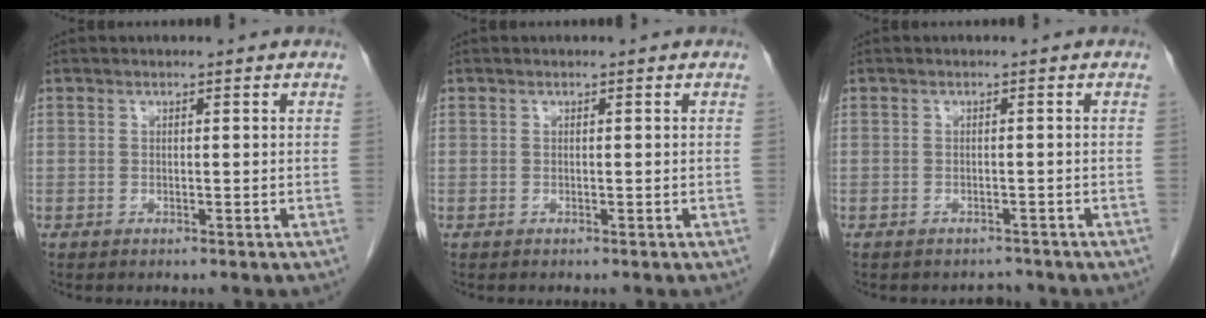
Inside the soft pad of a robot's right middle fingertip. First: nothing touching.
{"total": 0.0}
{"total": 2.6, "force": [-2.4, 1.0, 0.1], "torque": [0.001, 0.000, -0.033]}